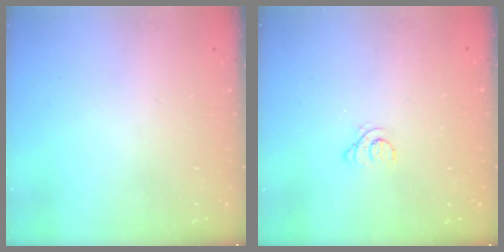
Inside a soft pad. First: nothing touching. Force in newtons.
{"total": 1.6, "press": 1.6, "slide": 0.2}